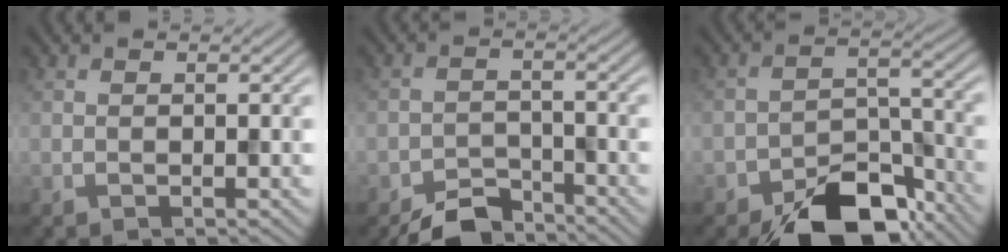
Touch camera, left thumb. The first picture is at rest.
{"total": 4.5, "force": [-4.2, 1.5, 0.9], "torque": [-0.009, -0.003, -0.079]}
{"total": 10.5, "force": [-8.0, 4.8, 4.9], "torque": [-0.060, -0.007, -0.138]}